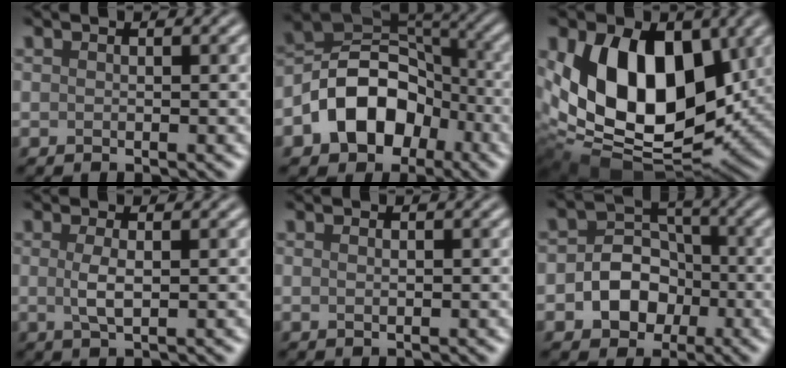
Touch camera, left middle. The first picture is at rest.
{"total": 9.3, "force": [-3.9, 6.5, 5.4], "torque": [-0.080, 0.004, -0.081]}
{"total": 15.0, "force": [2.0, 9.5, 11.4], "torque": [-0.194, -0.009, 0.026]}
{"total": 2.0, "force": [0.1, 0.6, 1.9], "torque": [-0.042, 0.001, 0.002]}
{"total": 0.7, "force": [0.1, 0.4, 0.6], "torque": [-0.012, 0.001, 0.003]}
{"total": 5.2, "force": [-1.4, 4.1, 2.8], "torque": [-0.022, 0.003, -0.034]}